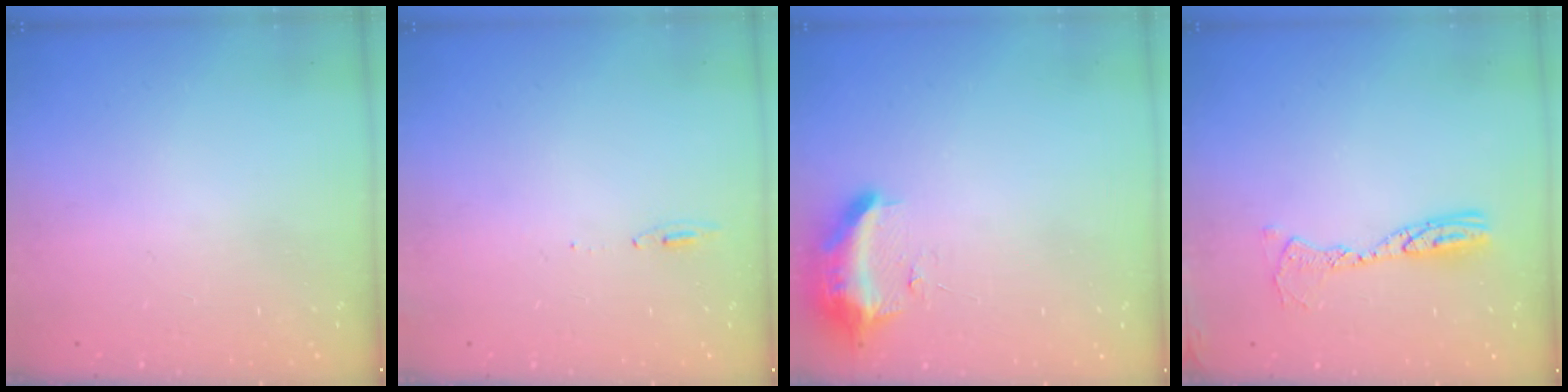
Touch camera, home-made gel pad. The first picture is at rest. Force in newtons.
{"total": 4.8, "press": 4.6, "slide": 1.6}
{"total": 10.0, "press": 10.0, "slide": 0.4}
{"total": 10.6, "press": 10.6, "slide": 0.9}